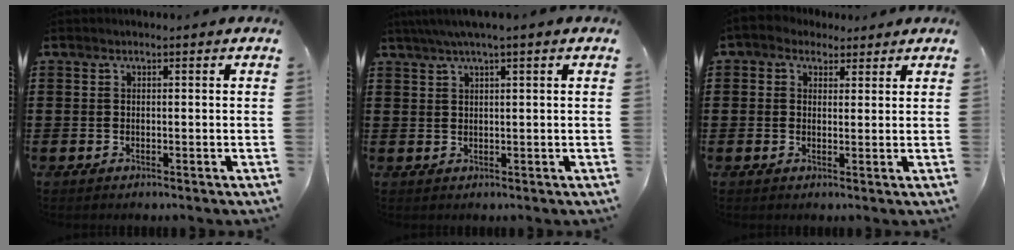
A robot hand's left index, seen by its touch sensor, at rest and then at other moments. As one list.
[{"total": 2.5, "force": [1.4, -0.1, 2.0], "torque": [-0.040, 0.002, 0.025]}, {"total": 2.2, "force": [1.3, 1.7, 0.5], "torque": [-0.019, 0.009, 0.022]}]